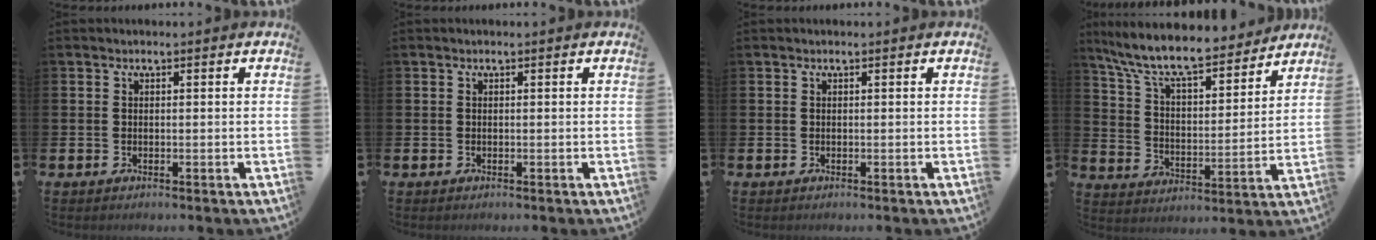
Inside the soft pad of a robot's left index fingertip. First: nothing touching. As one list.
[{"total": 0.0}, {"total": 0.0}, {"total": 10.2, "force": [9.1, 2.2, 4.0], "torque": [-0.113, -0.062, 0.156]}]